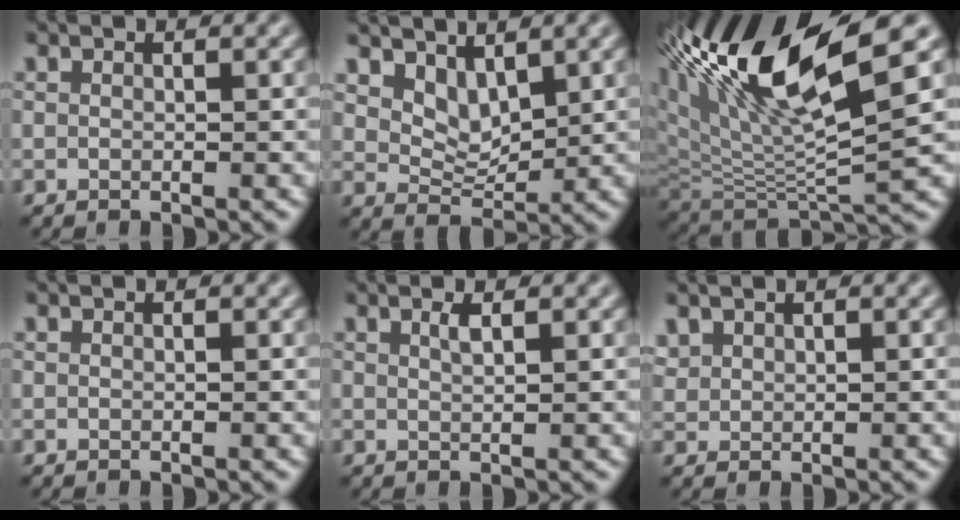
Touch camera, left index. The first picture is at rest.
{"total": 3.8, "force": [2.6, 2.0, 2.0], "torque": [-0.045, -0.009, 0.049]}
{"total": 14.7, "force": [5.8, 4.3, 12.8], "torque": [-0.249, 0.013, 0.107]}
{"total": 0.0}
{"total": 0.9, "force": [0.3, 0.2, 0.8], "torque": [-0.011, 0.002, 0.005]}
{"total": 1.2, "force": [0.9, 0.7, 0.3], "torque": [-0.015, 0.007, 0.028]}